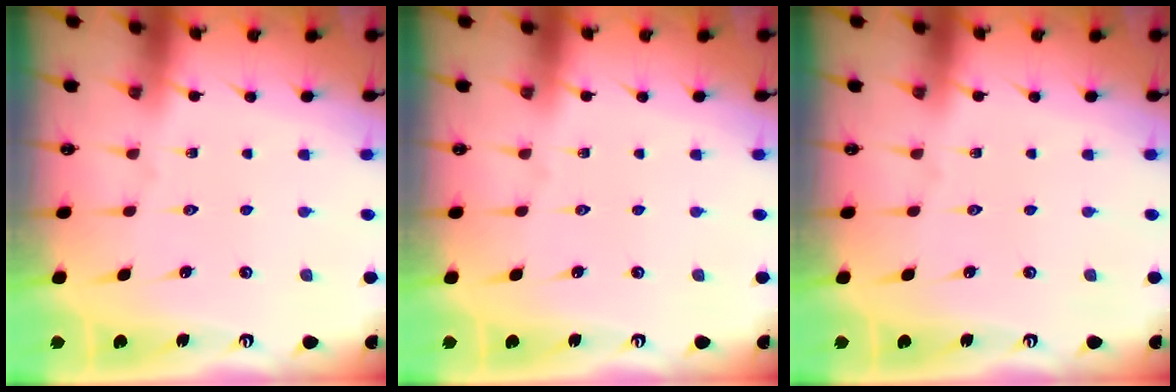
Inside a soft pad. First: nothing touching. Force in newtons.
{"total": 0.0}
{"total": 0.0}